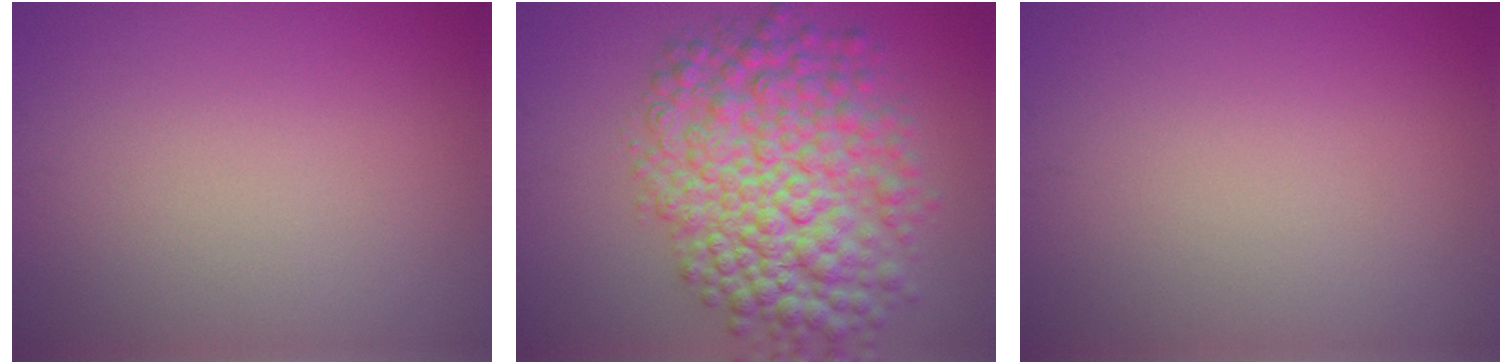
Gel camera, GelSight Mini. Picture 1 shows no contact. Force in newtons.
{"total": 9.5, "press": 9.5, "slide": 0.2}
{"total": 0.0}